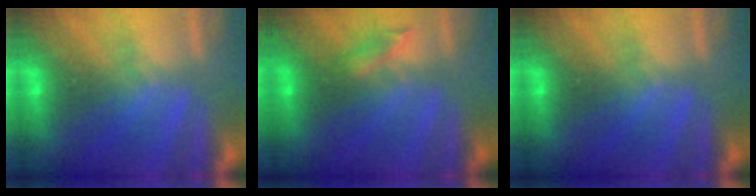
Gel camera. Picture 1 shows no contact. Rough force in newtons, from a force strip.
{"total": 2.2}
{"total": 0.0}